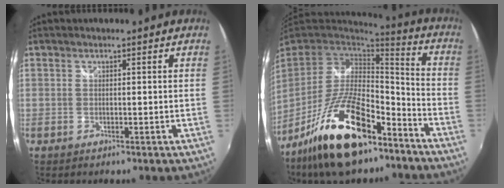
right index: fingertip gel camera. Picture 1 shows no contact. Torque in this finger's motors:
{"motor_torque": [0.78, -0.64, 1.05, 0.21]}